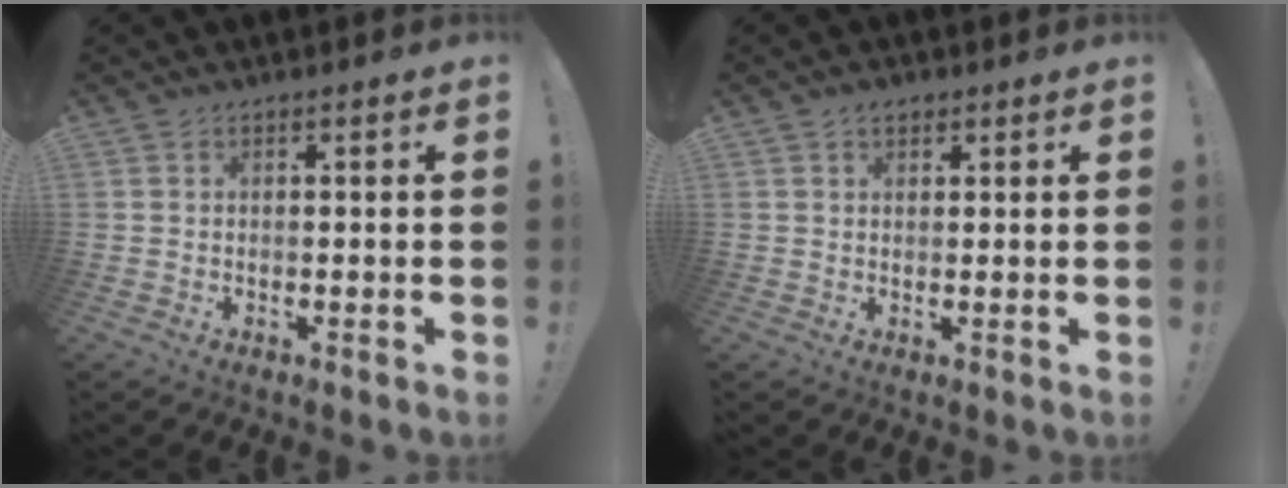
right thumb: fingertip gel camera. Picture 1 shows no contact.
{"total": 2.1, "force": [1.3, 1.3, 1.1], "torque": [-0.013, -0.003, 0.022]}